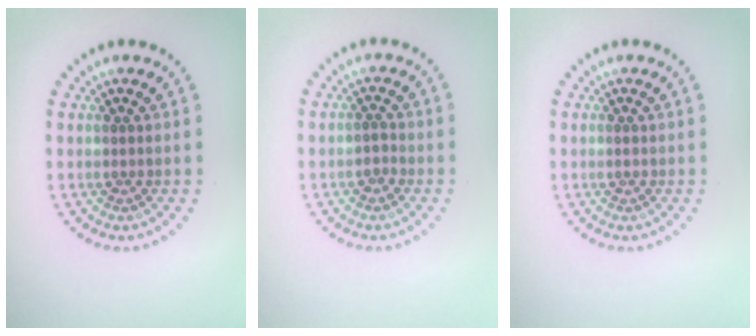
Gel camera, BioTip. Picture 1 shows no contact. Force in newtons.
{"total": 0.6, "press": 0.5, "slide": 0.3}
{"total": 0.5, "press": 0.5, "slide": 0.1}